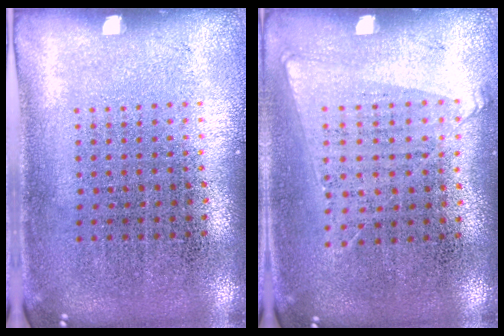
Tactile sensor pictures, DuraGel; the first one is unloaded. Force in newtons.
{"total": 1.0, "press": 0.9, "slide": 0.5}